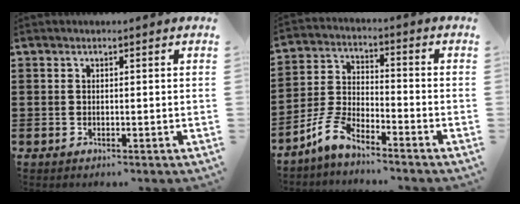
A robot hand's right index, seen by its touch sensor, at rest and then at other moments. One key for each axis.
{"total": 6.3, "fx": -5.3, "fy": 1.4, "fz": 3.1, "tx": -0.093, "ty": -0.007, "tz": -0.110}